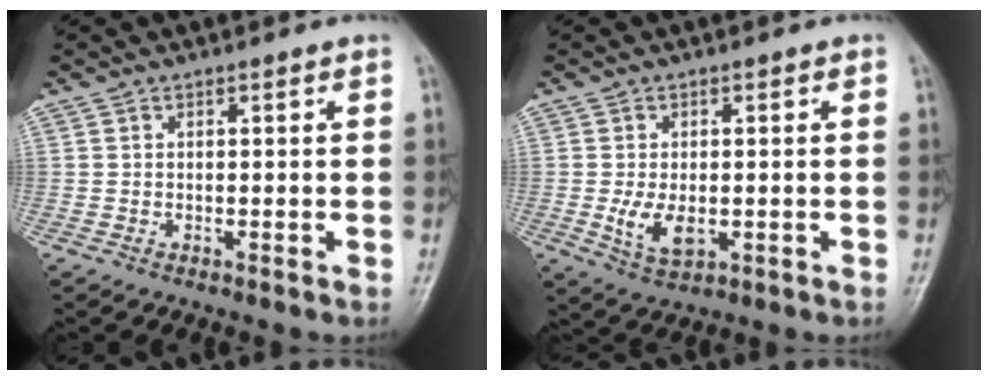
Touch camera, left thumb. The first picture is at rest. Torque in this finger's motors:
{"motor_torque": [-0.19, 0.57, 0.59, 0.06, 0.13]}